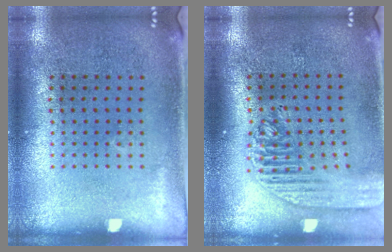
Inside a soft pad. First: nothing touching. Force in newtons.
{"total": 2.1, "press": 1.8, "slide": 1.1}